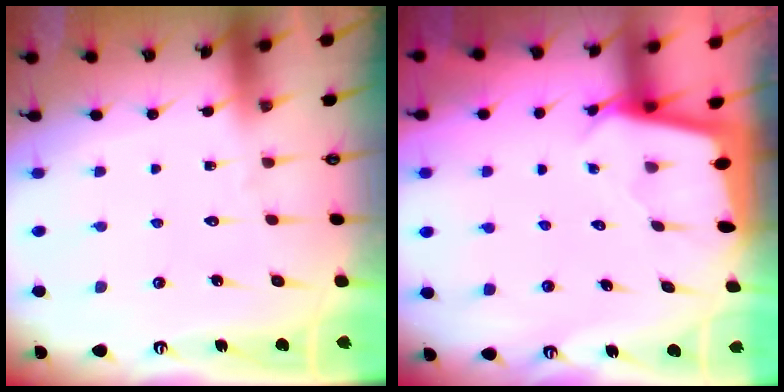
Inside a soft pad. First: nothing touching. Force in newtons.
{"total": 2.4, "press": 2.4, "slide": 0.1}